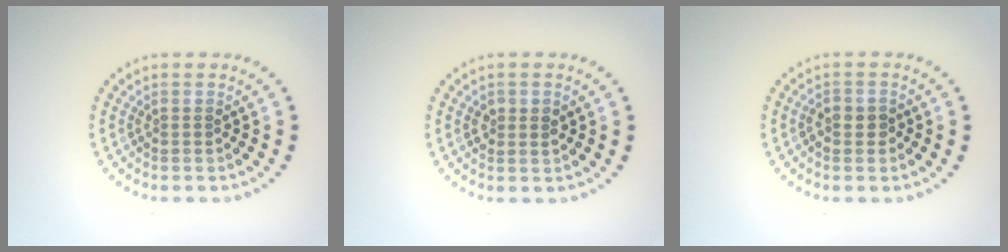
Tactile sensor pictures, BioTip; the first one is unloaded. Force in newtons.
{"total": 1.5, "press": 1.5, "slide": 0.2}
{"total": 1.8, "press": 1.8, "slide": 0.5}